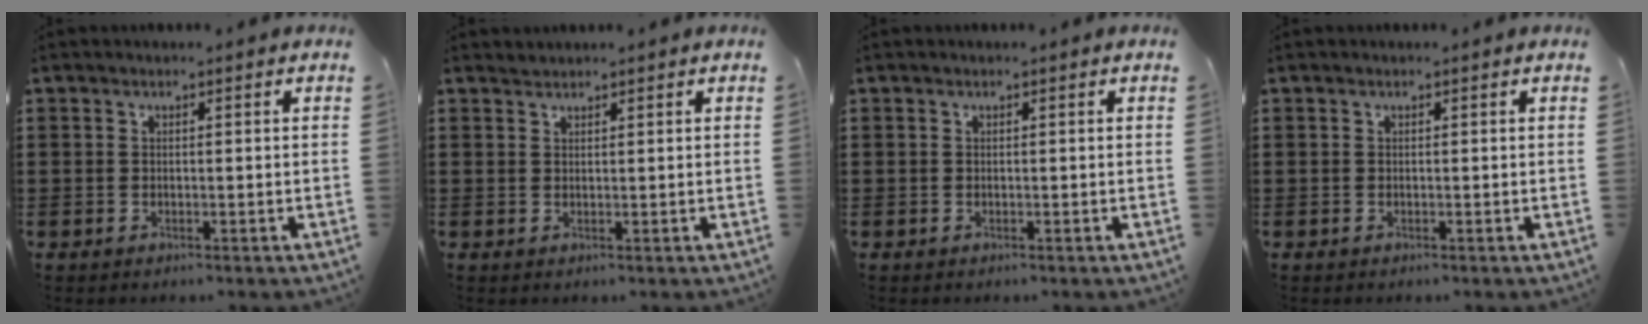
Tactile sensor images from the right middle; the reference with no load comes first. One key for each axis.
{"total": 0.8, "fx": 0.8, "fy": 0.0, "fz": -0.3, "tx": 0.002, "ty": -0.002, "tz": 0.016}
{"total": 0.0}
{"total": 0.0}